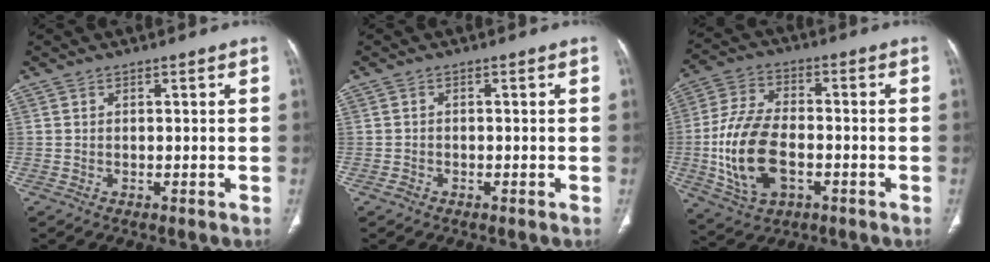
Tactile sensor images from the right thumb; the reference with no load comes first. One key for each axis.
{"total": 1.1, "fx": -0.7, "fy": 0.8, "fz": 0.2, "tx": -0.006, "ty": 0.003, "tz": -0.016}
{"total": 15.5, "fx": -3.2, "fy": 9.1, "fz": 12.1, "tx": -0.243, "ty": 0.014, "tz": -0.053}